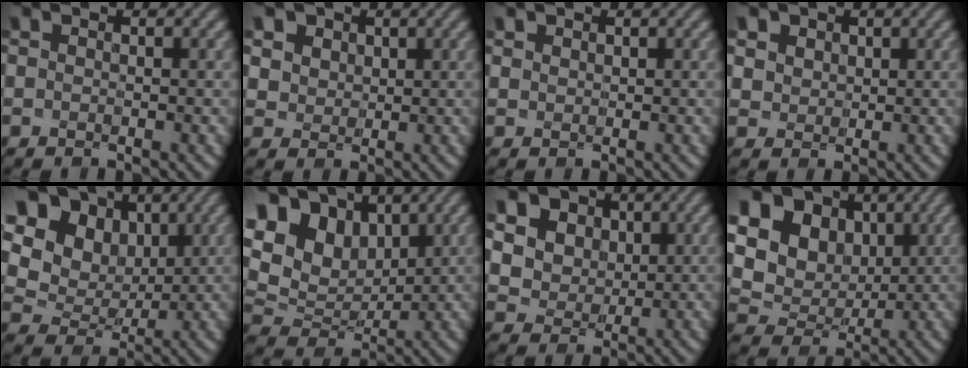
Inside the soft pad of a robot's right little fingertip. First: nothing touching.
{"total": 4.9, "force": [2.4, 3.8, 1.9], "torque": [-0.069, 0.007, 0.047]}
{"total": 1.2, "force": [0.8, 0.8, 0.3], "torque": [-0.021, 0.006, 0.016]}
{"total": 3.6, "force": [1.7, 2.9, 1.4], "torque": [-0.058, 0.005, 0.036]}
{"total": 11.7, "force": [4.5, 9.3, 5.4], "torque": [-0.129, 0.019, 0.100]}
{"total": 10.2, "force": [4.0, 7.3, 5.8], "torque": [-0.131, 0.020, 0.070]}
{"total": 10.7, "force": [4.5, 8.5, 4.5], "torque": [-0.121, 0.014, 0.091]}
{"total": 13.1, "force": [4.5, 10.6, 6.2], "torque": [-0.152, 0.011, 0.098]}